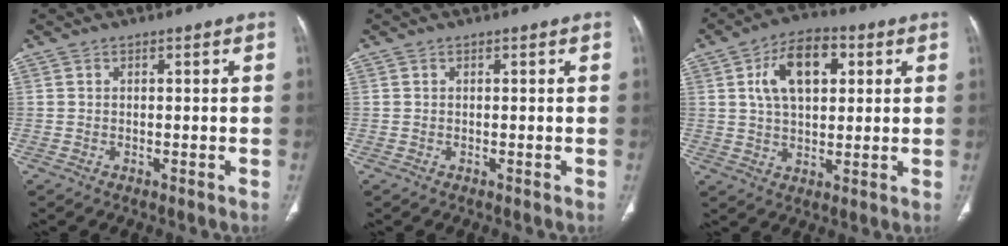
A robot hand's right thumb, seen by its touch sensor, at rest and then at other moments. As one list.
[{"total": 0.0}, {"total": 11.9, "force": [3.5, 6.9, 9.0], "torque": [-0.134, 0.007, 0.055]}]